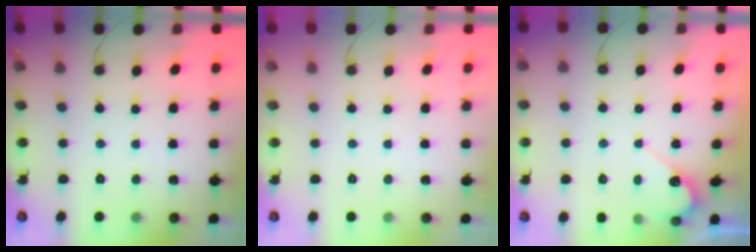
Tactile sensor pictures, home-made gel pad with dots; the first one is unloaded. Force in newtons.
{"total": 0.0}
{"total": 4.9, "press": 4.9, "slide": 0.3}